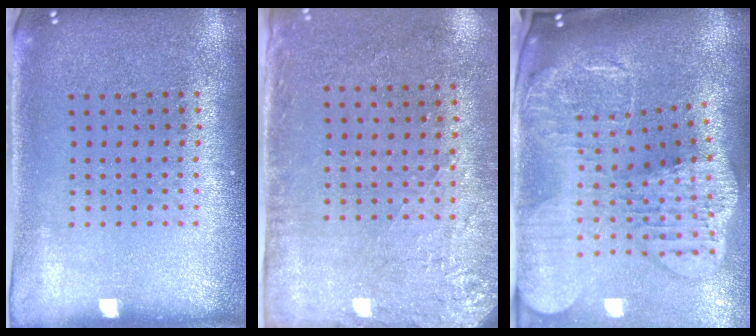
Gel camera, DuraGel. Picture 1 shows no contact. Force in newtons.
{"total": 2.9, "press": 2.3, "slide": 1.6}
{"total": 4.0, "press": 3.1, "slide": 2.6}